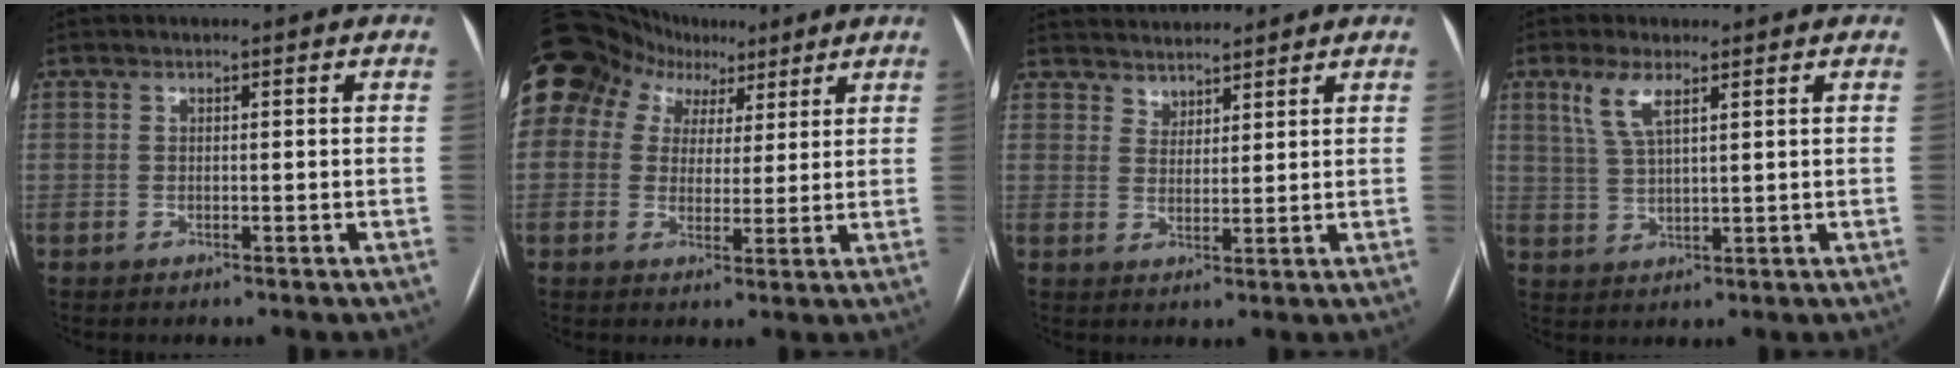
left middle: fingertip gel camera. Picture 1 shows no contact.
{"total": 20.1, "force": [10.9, 15.0, 7.8], "torque": [-0.214, 0.094, 0.196]}
{"total": 6.5, "force": [6.1, 2.1, 0.6], "torque": [-0.006, 0.021, 0.098]}
{"total": 4.9, "force": [2.8, 1.1, 3.8], "torque": [-0.089, 0.008, 0.061]}